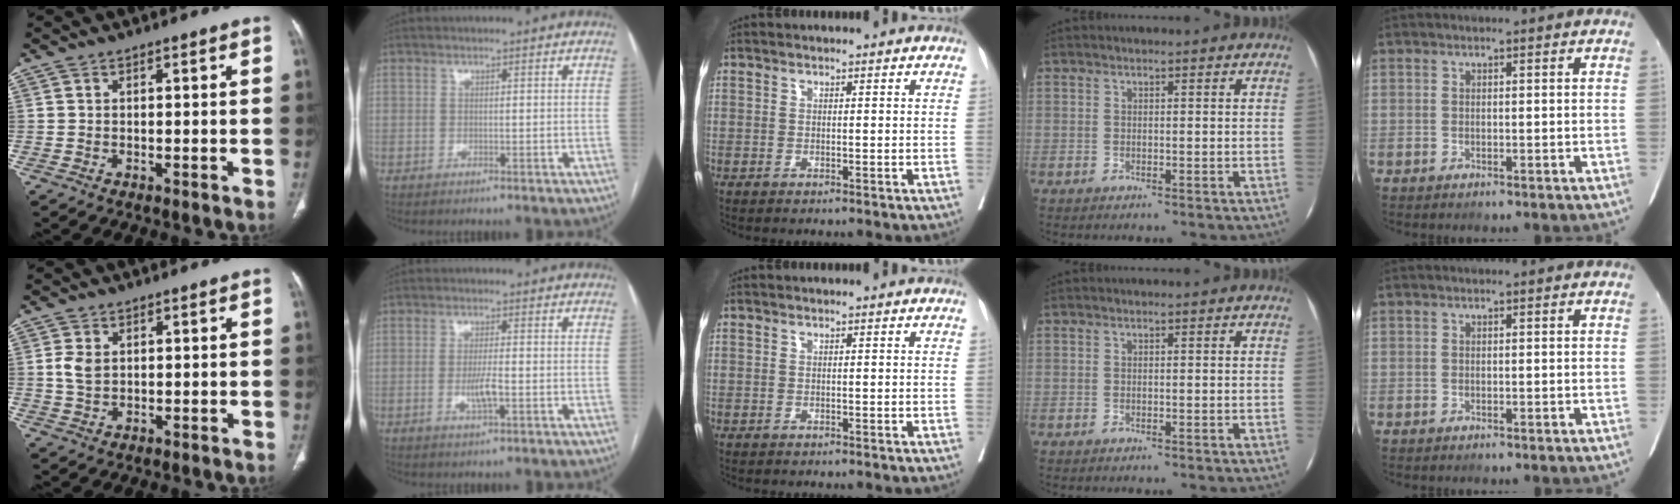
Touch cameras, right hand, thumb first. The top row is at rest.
{"thumb": {"total": 3.8, "force": [0.8, 2.6, 2.6], "torque": [-0.050, -0.001, 0.019]}, "index": {"total": 4.1, "force": [-1.0, 0.4, 3.9], "torque": [-0.081, -0.006, -0.018]}}